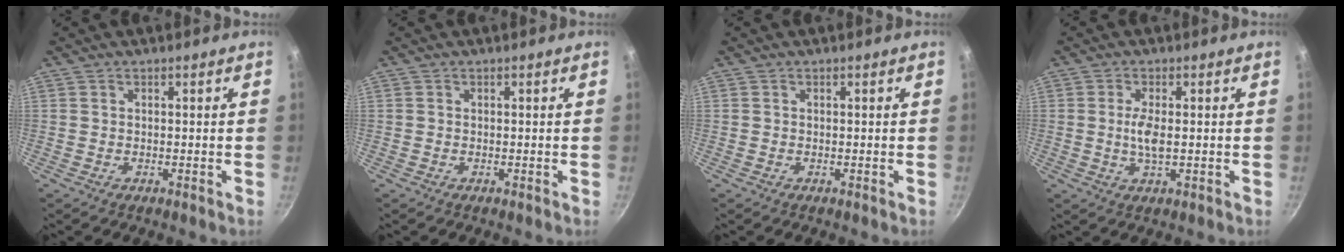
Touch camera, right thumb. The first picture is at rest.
{"total": 0.0}
{"total": 0.0}
{"total": 4.1, "force": [0.1, 1.4, 3.8], "torque": [-0.085, -0.002, 0.001]}